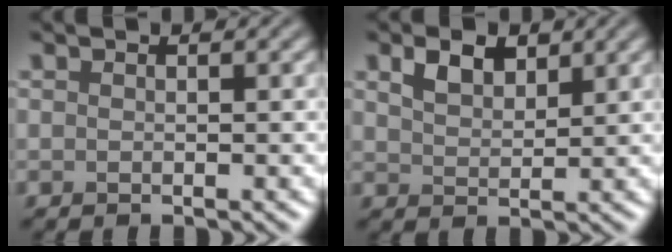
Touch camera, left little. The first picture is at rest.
{"total": 2.7, "force": [1.7, 1.5, 1.5], "torque": [-0.033, 0.002, 0.035]}